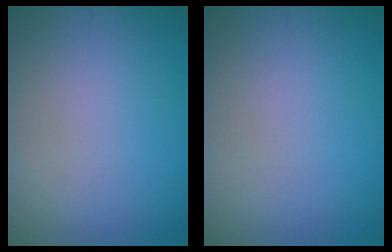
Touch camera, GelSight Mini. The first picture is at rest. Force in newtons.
{"total": 0.0}